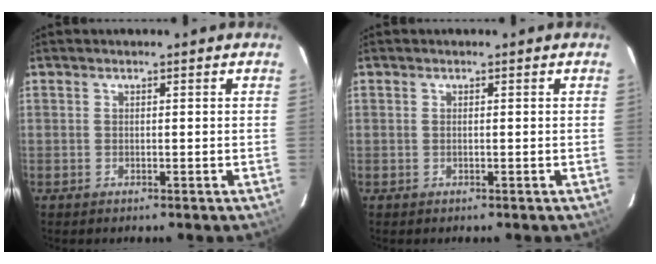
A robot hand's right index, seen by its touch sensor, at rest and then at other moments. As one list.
[{"total": 0.0}]